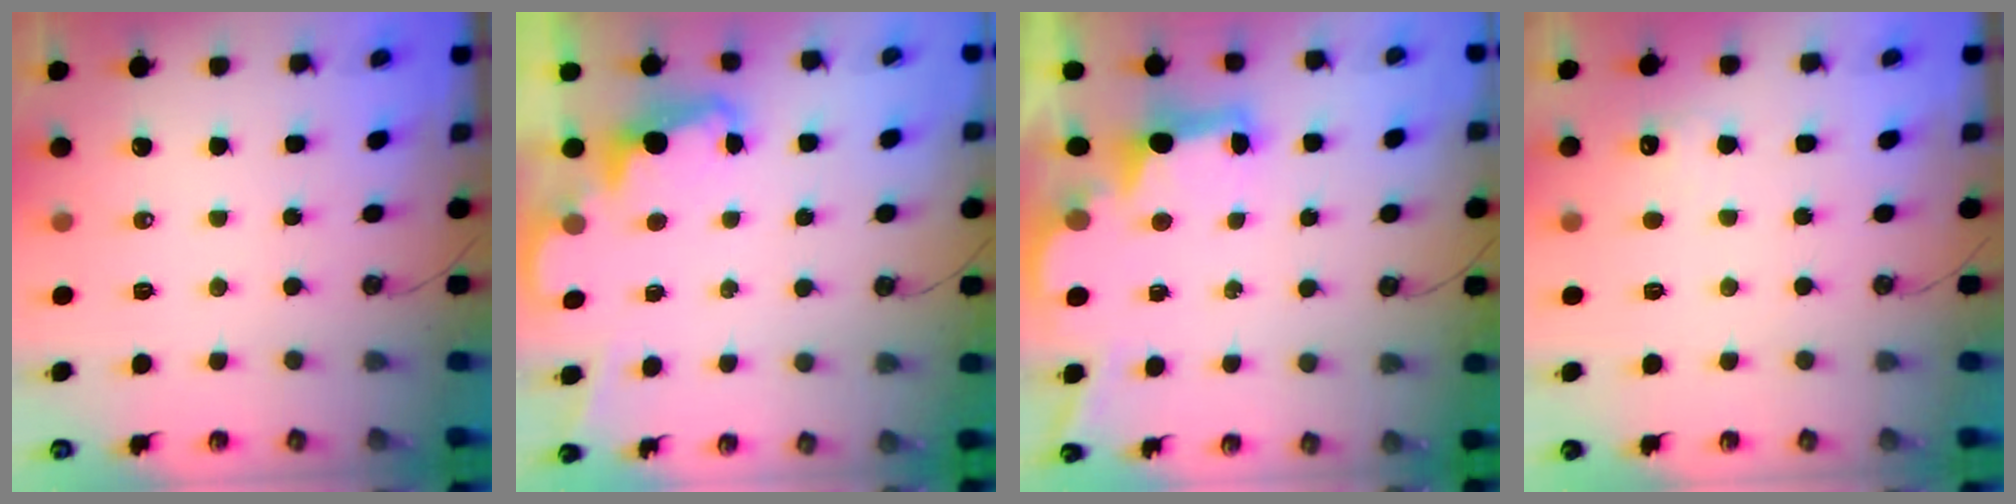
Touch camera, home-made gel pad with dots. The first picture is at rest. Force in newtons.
{"total": 2.3, "press": 2.3, "slide": 0.5}
{"total": 2.8, "press": 2.7, "slide": 0.9}
{"total": 4.3, "press": 4.2, "slide": 1.1}